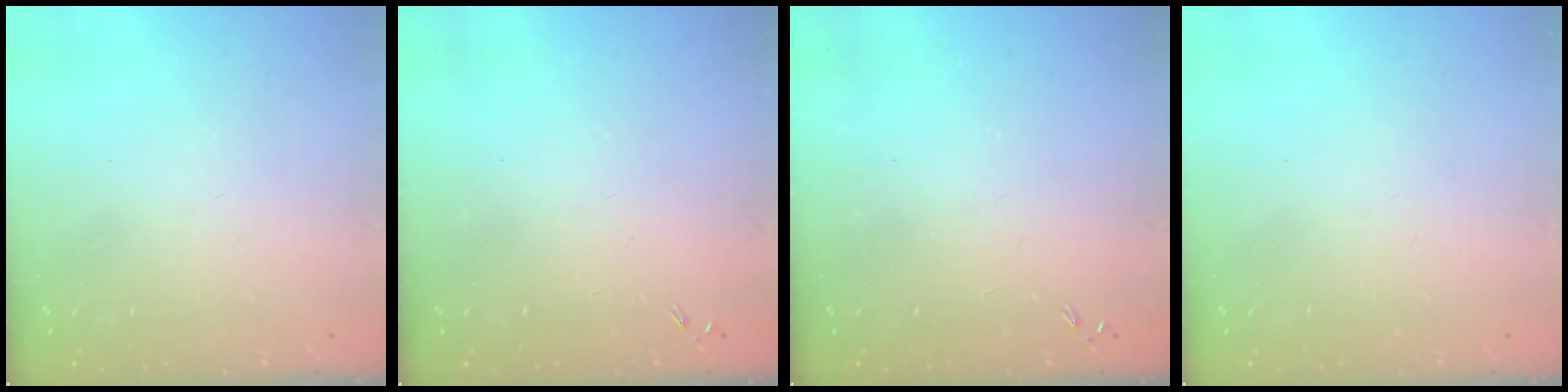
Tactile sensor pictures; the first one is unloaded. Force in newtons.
{"total": 0.0}
{"total": 0.0}
{"total": 0.0}